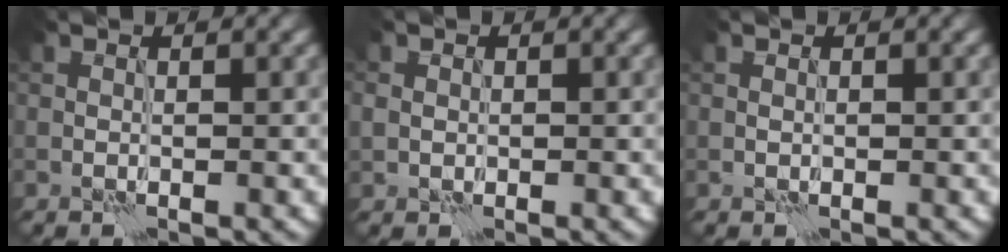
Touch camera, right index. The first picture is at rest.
{"total": 1.3, "force": [0.1, 1.2, 0.4], "torque": [-0.009, -0.002, 0.002]}
{"total": 0.0}